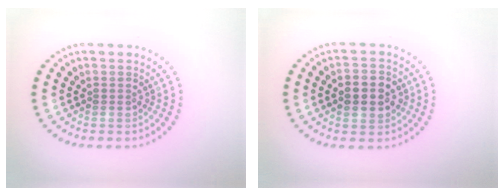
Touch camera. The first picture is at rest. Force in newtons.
{"total": 4.6, "press": 4.6, "slide": 0.4}